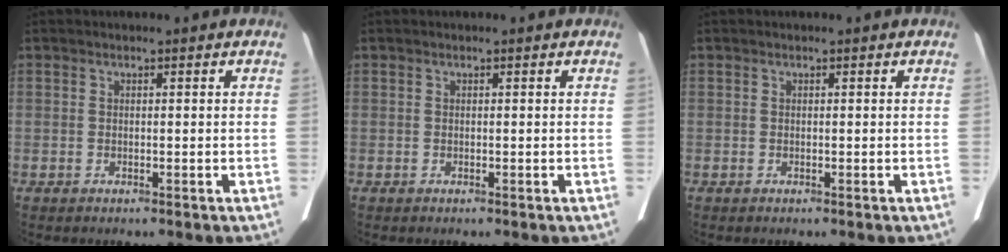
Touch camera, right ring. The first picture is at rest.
{"total": 0.0}
{"total": 0.0}